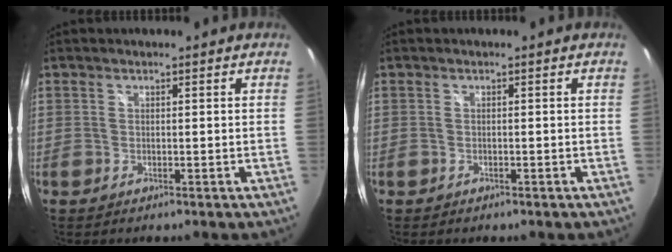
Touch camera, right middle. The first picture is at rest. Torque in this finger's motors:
{"motor_torque": [-0.13, 0.04, 0.00, -0.01]}